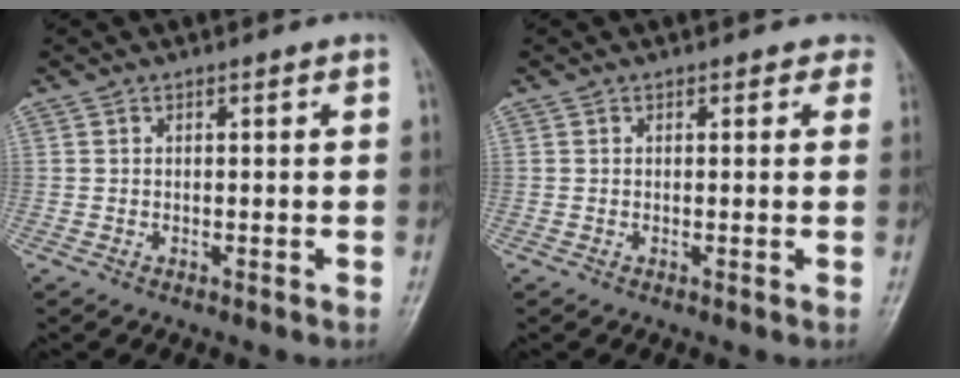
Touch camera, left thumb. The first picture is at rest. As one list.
[{"total": 1.8, "force": [1.1, 1.3, 0.5], "torque": [0.018, -0.004, 0.002]}]